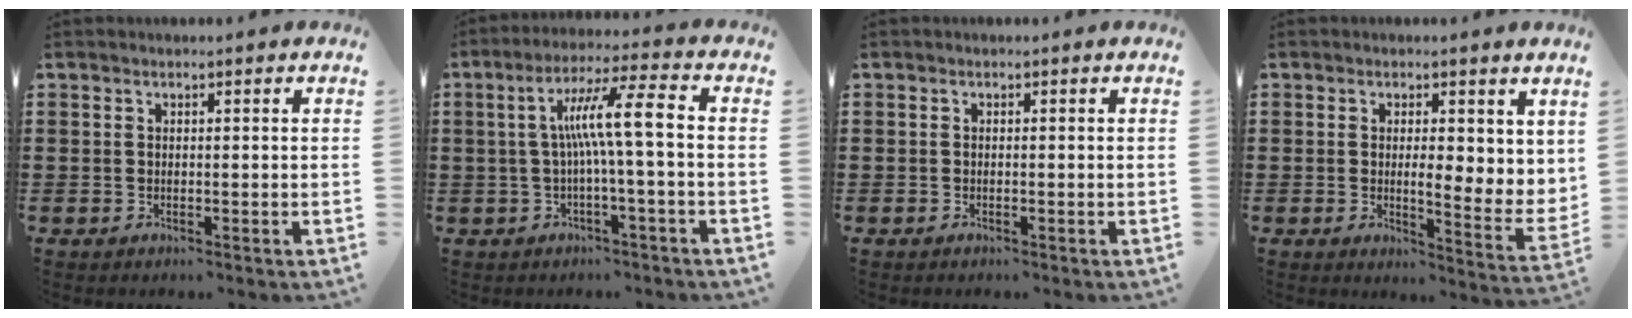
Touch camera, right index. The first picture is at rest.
{"total": 9.1, "force": [-0.1, 0.5, 9.1], "torque": [-0.169, 0.008, -0.009]}
{"total": 0.0}
{"total": 3.5, "force": [1.4, 1.4, 2.9], "torque": [-0.047, -0.012, 0.019]}